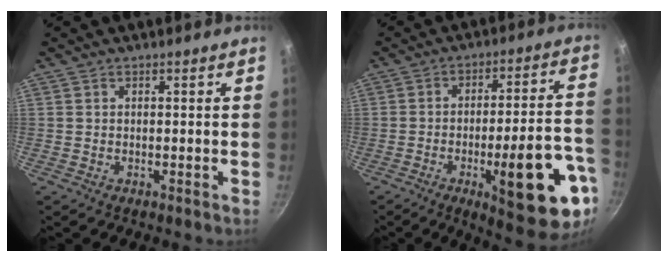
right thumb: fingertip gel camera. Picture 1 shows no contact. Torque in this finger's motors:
{"motor_torque": [2.69, 2.32, 2.04, -0.63, 0.46]}